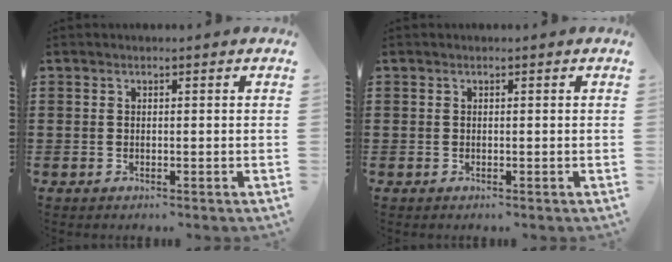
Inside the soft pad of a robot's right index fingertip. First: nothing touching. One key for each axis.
{"total": 0.0}